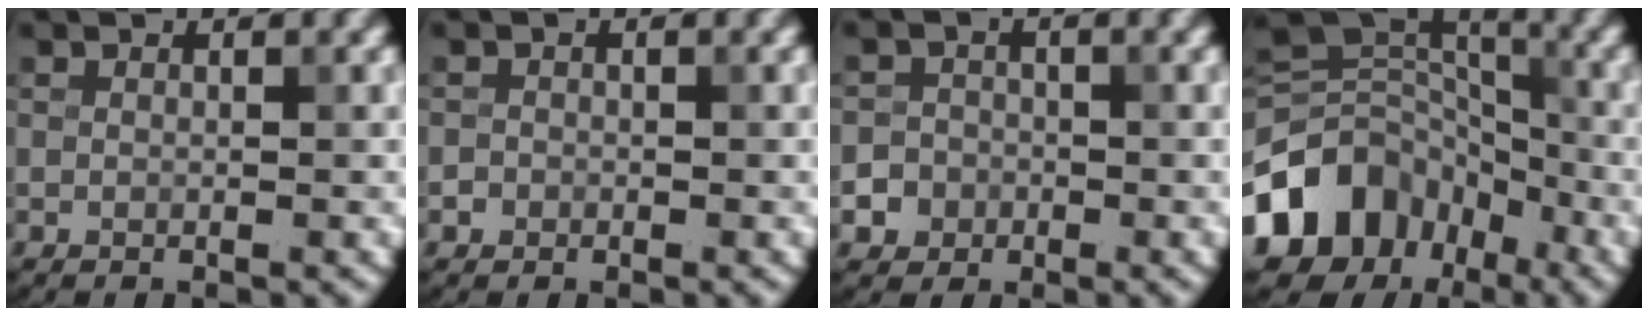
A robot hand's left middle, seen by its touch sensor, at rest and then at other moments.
{"total": 0.8, "force": [-0.4, 0.7, 0.0], "torque": [0.004, -0.001, -0.006]}
{"total": 3.4, "force": [-1.5, 3.0, 0.5], "torque": [0.019, -0.001, -0.034]}
{"total": 11.5, "force": [-5.6, 8.8, 4.8], "torque": [-0.103, 0.021, -0.112]}